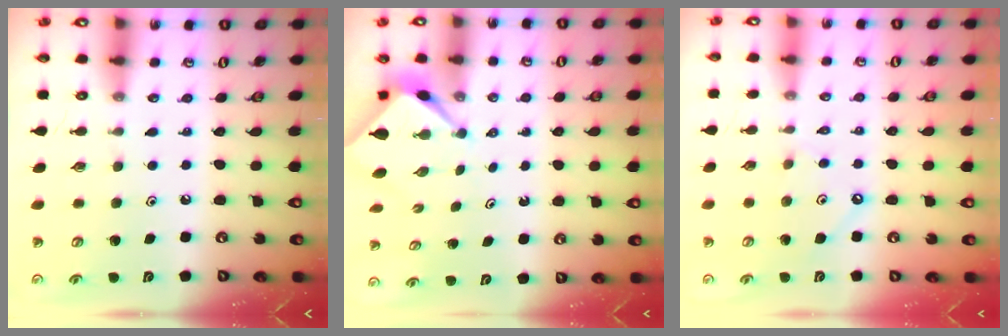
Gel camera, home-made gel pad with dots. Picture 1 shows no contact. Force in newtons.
{"total": 2.4, "press": 2.4, "slide": 0.3}
{"total": 2.1, "press": 2.1, "slide": 0.4}